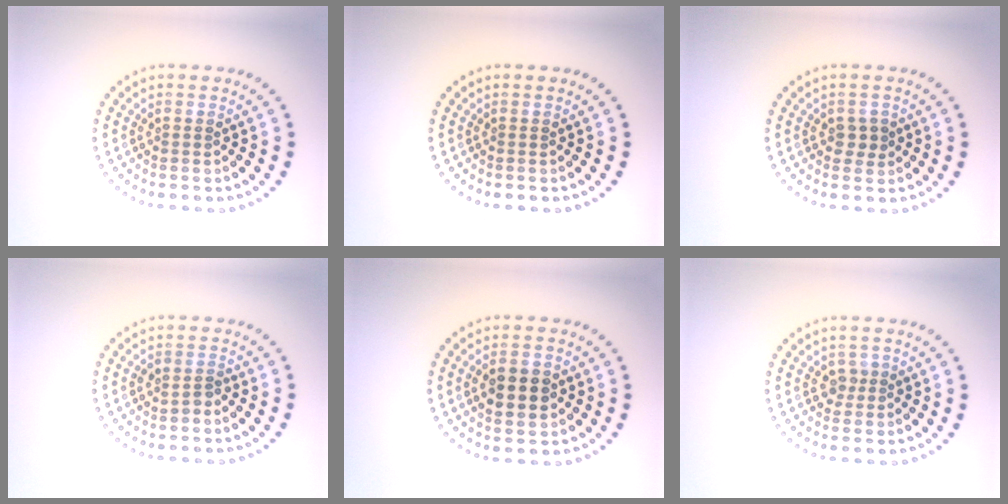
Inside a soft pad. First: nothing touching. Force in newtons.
{"total": 0.0}
{"total": 1.5, "press": 1.5, "slide": 0.3}
{"total": 1.1, "press": 0.8, "slide": 0.7}
{"total": 3.4, "press": 3.4, "slide": 0.1}
{"total": 1.1, "press": 0.9, "slide": 0.5}